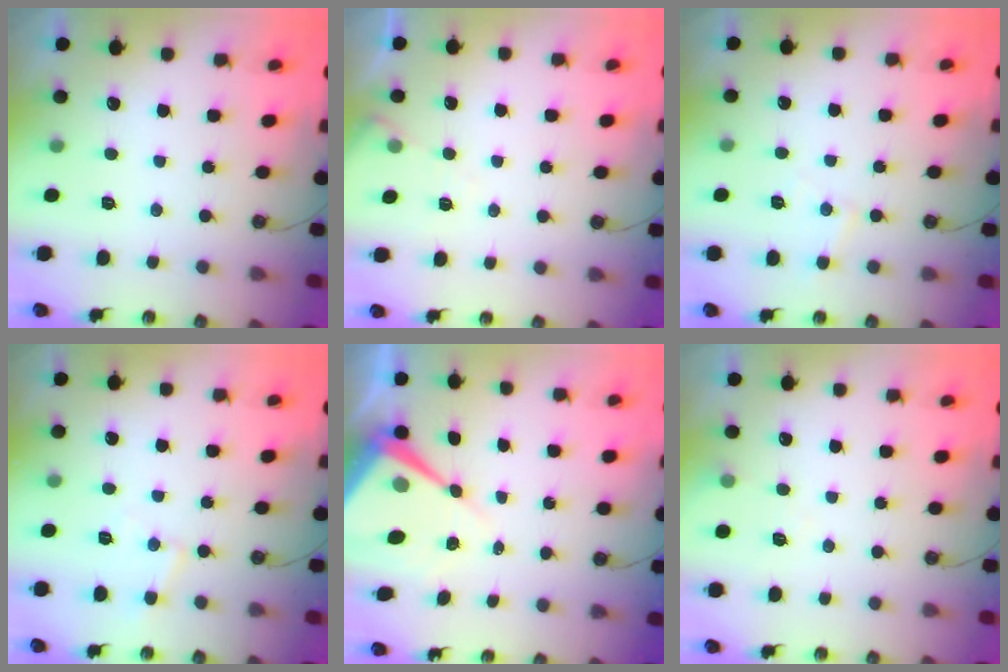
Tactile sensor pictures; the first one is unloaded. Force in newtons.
{"total": 5.4, "press": 5.3, "slide": 0.7}
{"total": 4.9, "press": 4.9, "slide": 0.4}
{"total": 6.2, "press": 6.2, "slide": 0.2}
{"total": 9.9, "press": 9.8, "slide": 1.0}
{"total": 4.8, "press": 4.8, "slide": 0.8}